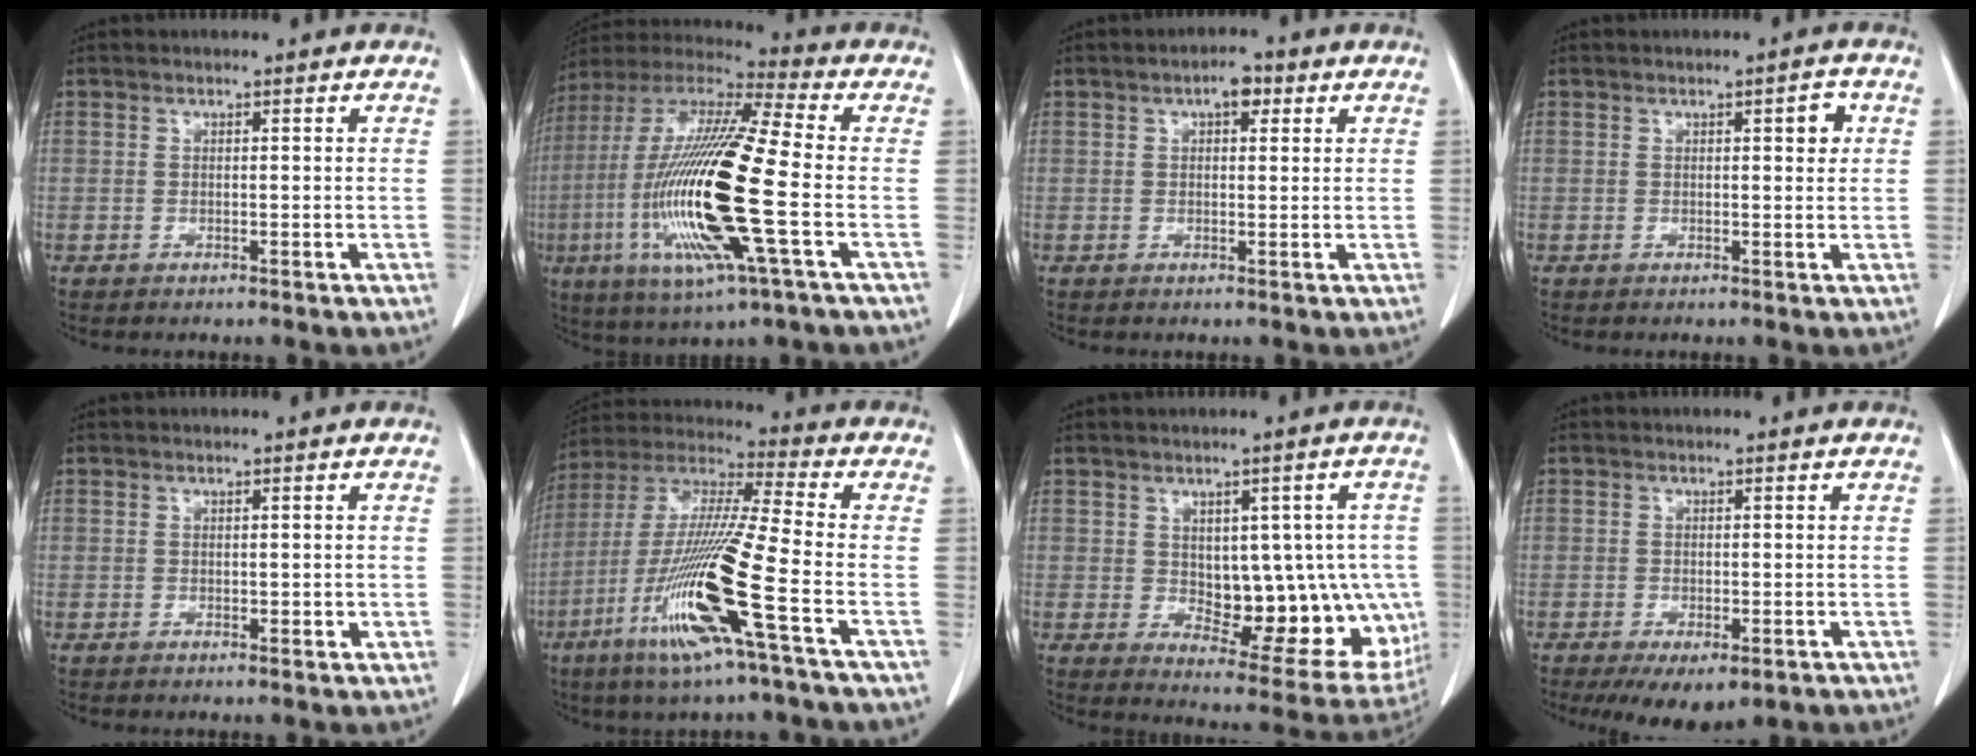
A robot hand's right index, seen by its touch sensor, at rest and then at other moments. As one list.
[{"total": 22.8, "force": [-4.5, 2.1, 22.3], "torque": [-0.489, -0.026, -0.090]}, {"total": 3.1, "force": [1.5, 1.3, 2.4], "torque": [-0.037, 0.009, 0.019]}, {"total": 2.4, "force": [0.8, 0.6, 2.1], "torque": [-0.027, 0.002, 0.010]}, {"total": 1.1, "force": [-0.1, 0.6, 0.9], "torque": [-0.010, -0.002, 0.002]}, {"total": 18.1, "force": [-7.1, -0.5, 16.6], "torque": [-0.353, -0.029, -0.144]}, {"total": 15.4, "force": [-0.6, 7.9, 13.2], "torque": [-0.150, 0.009, 0.018]}, {"total": 5.9, "force": [-3.4, 2.5, 4.1], "torque": [-0.058, -0.010, -0.047]}]